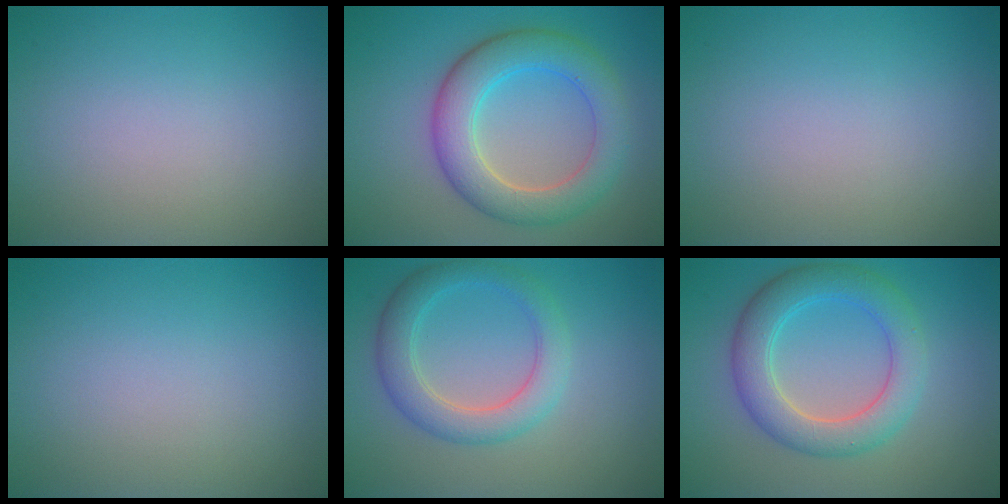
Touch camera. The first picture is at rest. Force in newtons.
{"total": 6.3, "press": 6.3, "slide": 0.1}
{"total": 0.0}
{"total": 0.0}
{"total": 2.9, "press": 2.9, "slide": 0.3}
{"total": 5.4, "press": 5.4, "slide": 0.2}